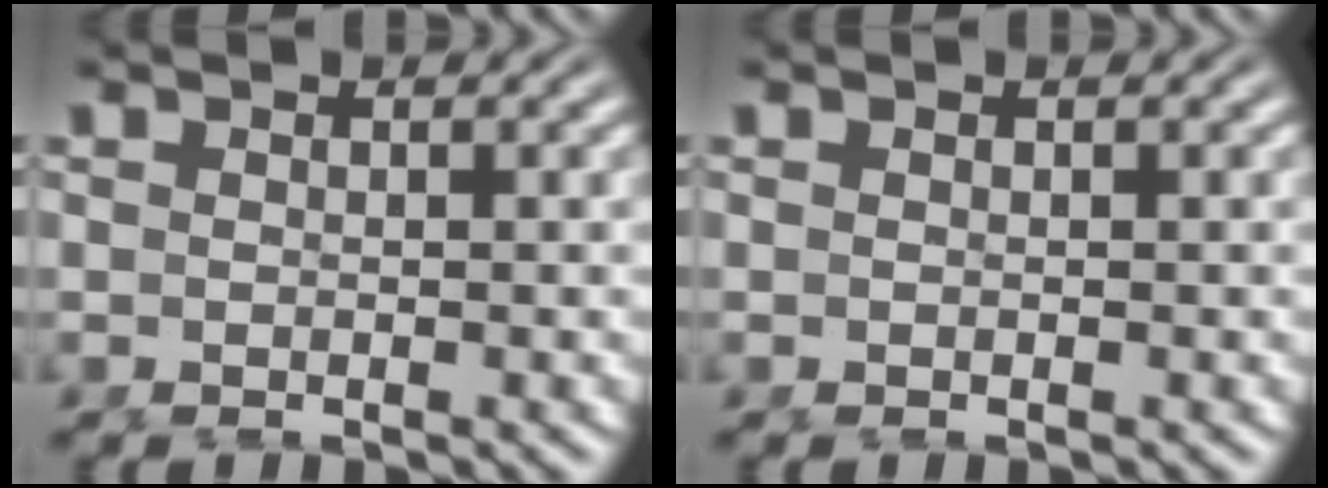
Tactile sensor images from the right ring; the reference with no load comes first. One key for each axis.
{"total": 0.0}